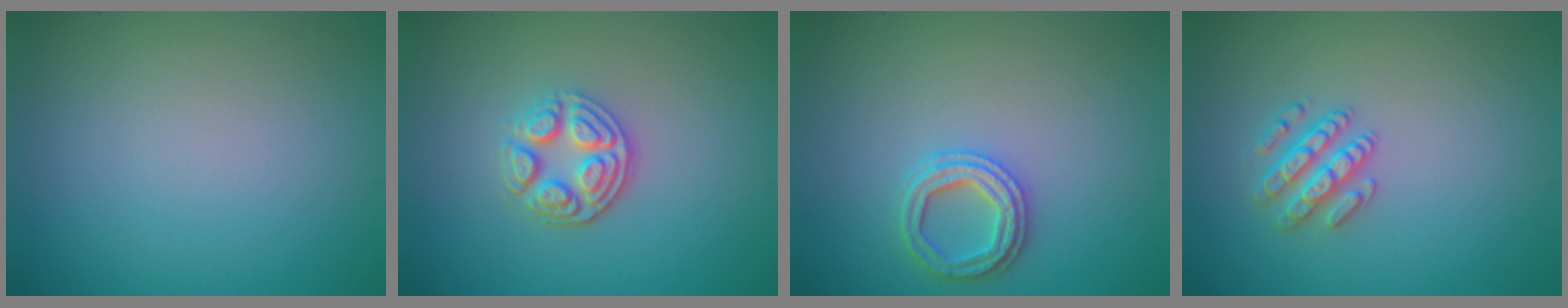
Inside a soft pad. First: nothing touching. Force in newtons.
{"total": 3.5, "press": 3.0, "slide": 1.8}
{"total": 2.7, "press": 2.7, "slide": 0.5}
{"total": 2.6, "press": 2.6, "slide": 0.5}